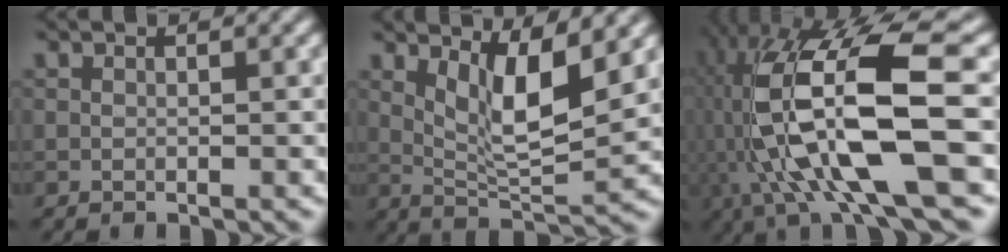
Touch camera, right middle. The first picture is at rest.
{"total": 5.0, "force": [2.2, 1.3, 4.3], "torque": [-0.084, -0.009, 0.053]}
{"total": 14.7, "force": [-0.3, 4.9, 13.9], "torque": [-0.291, -0.003, 0.006]}